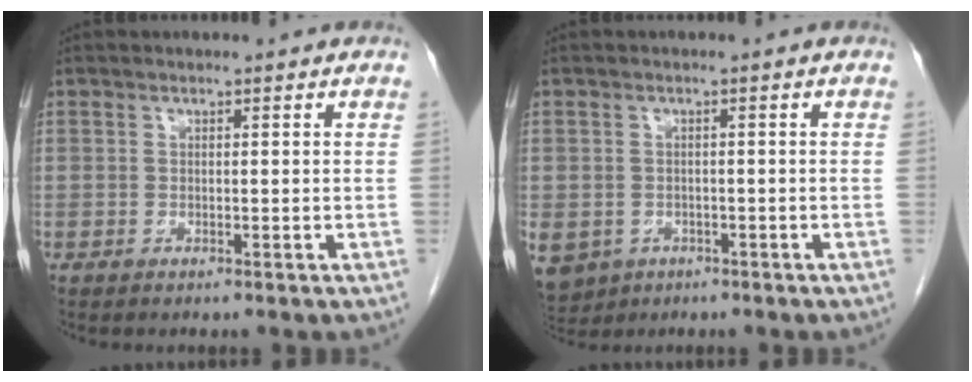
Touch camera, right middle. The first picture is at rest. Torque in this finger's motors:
{"motor_torque": [1.47, -0.67, 0.76, 0.14]}